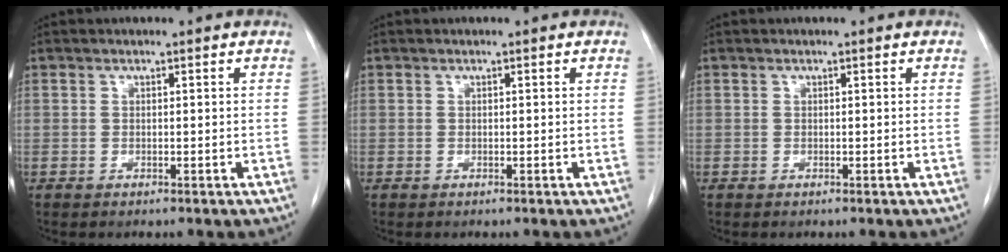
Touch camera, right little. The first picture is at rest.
{"total": 0.0}
{"total": 0.0}